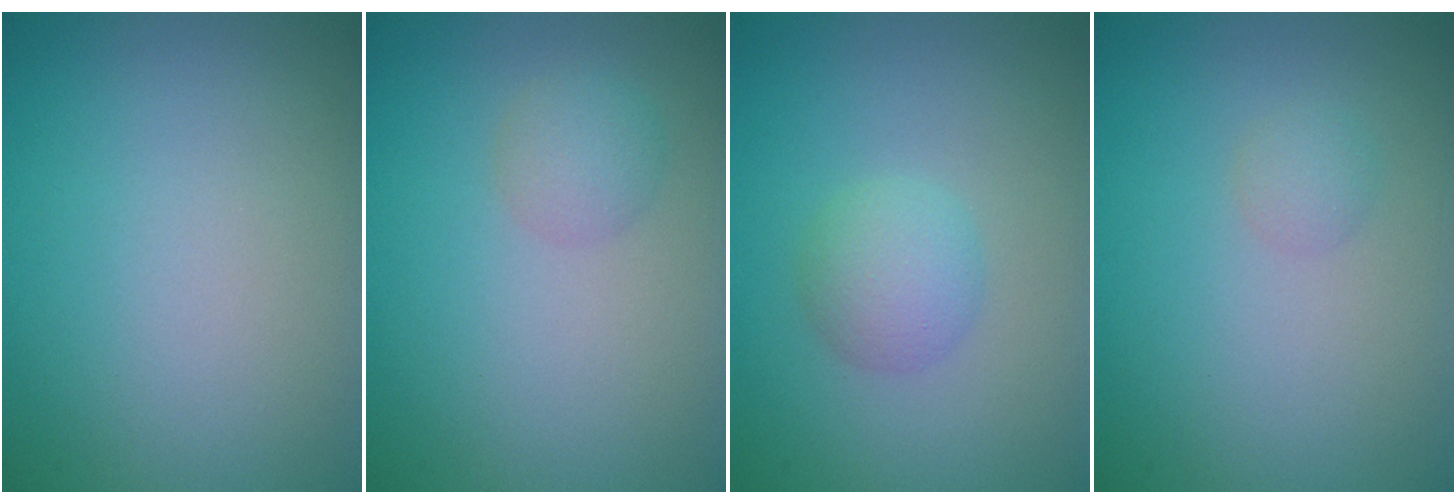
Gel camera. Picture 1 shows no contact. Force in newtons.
{"total": 1.6, "press": 1.6, "slide": 0.1}
{"total": 2.5, "press": 2.5, "slide": 0.1}
{"total": 1.0, "press": 1.0, "slide": 0.0}